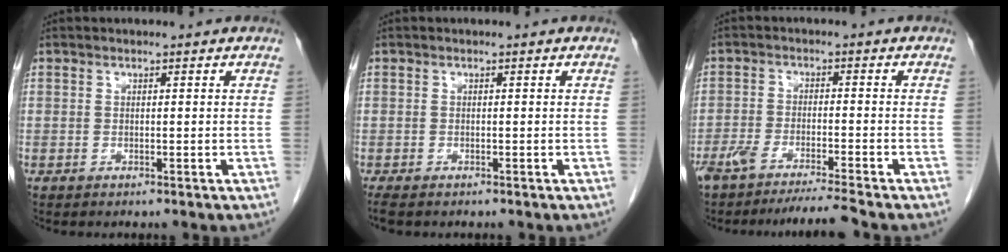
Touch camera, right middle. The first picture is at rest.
{"total": 2.3, "force": [-1.8, 0.8, 1.1], "torque": [-0.022, -0.007, -0.025]}
{"total": 7.8, "force": [-6.8, -1.2, 3.6], "torque": [-0.047, -0.018, -0.112]}